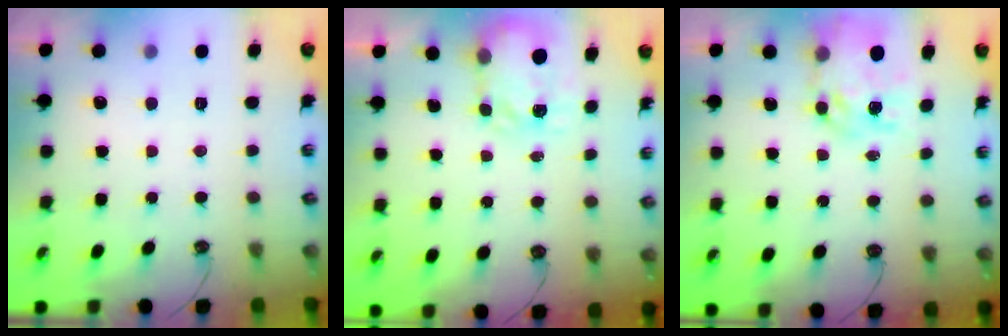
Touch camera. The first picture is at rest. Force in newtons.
{"total": 3.8, "press": 3.8, "slide": 0.6}
{"total": 11.2, "press": 11.2, "slide": 1.1}